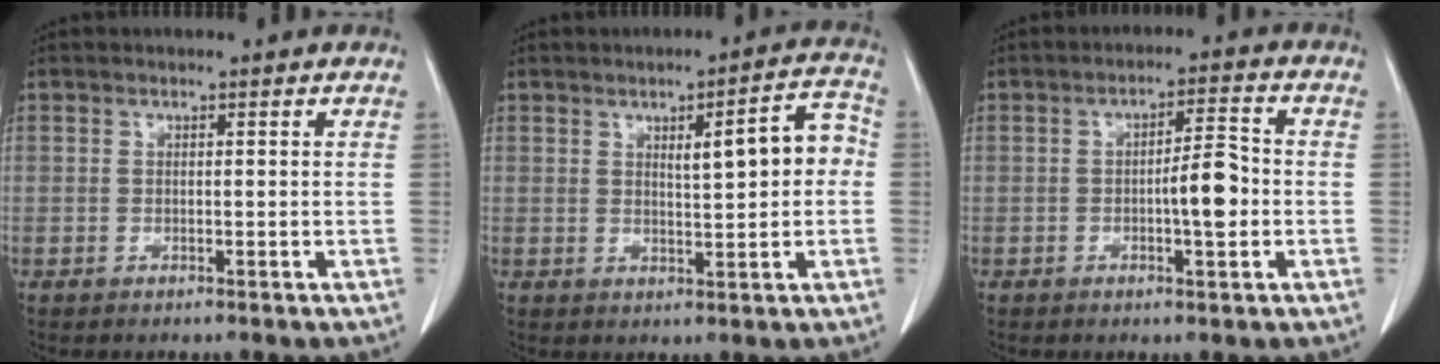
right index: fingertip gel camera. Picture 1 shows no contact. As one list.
[{"total": 7.3, "force": [0.8, 1.5, 7.0], "torque": [-0.096, 0.023, 0.014]}, {"total": 5.9, "force": [-1.0, 1.1, 5.7], "torque": [-0.091, 0.008, -0.015]}]